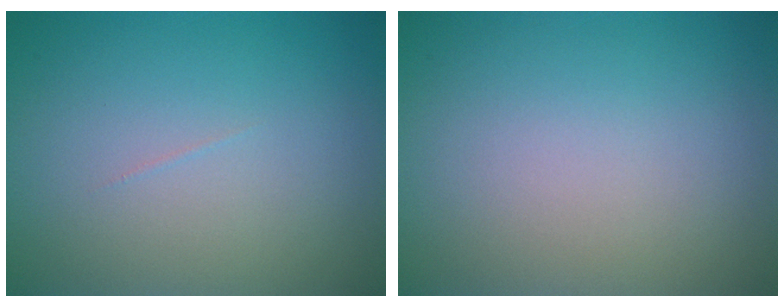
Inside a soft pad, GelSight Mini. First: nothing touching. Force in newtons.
{"total": 0.0}